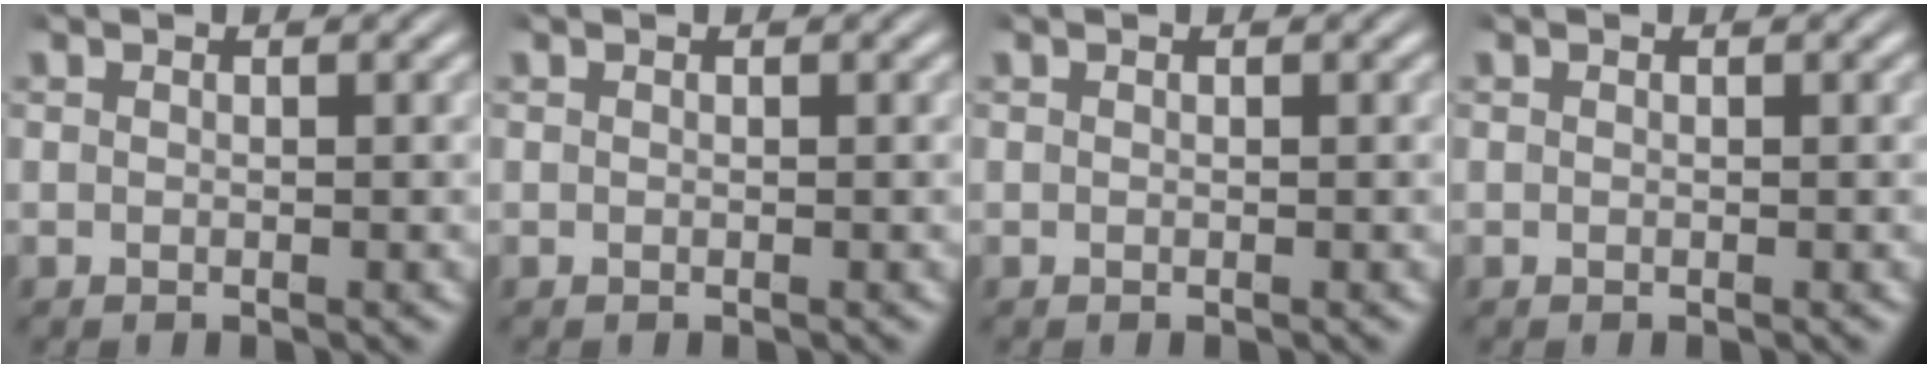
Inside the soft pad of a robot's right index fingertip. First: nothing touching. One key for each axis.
{"total": 0.0}
{"total": 0.0}
{"total": 0.0}